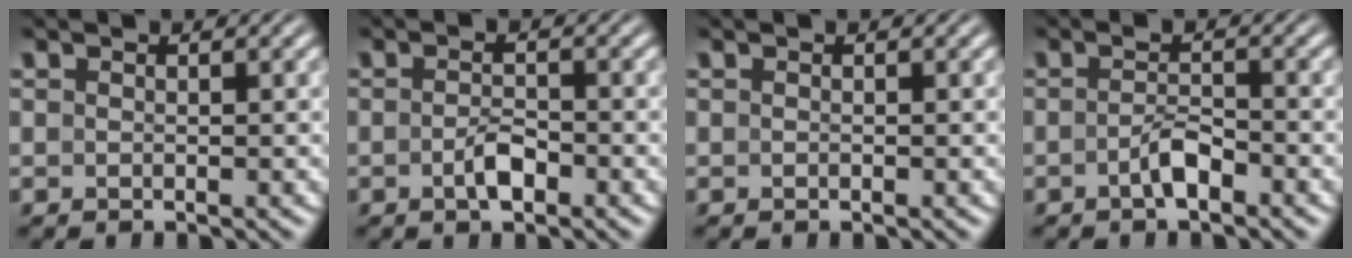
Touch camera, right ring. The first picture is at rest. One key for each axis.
{"total": 2.0, "fx": -1.2, "fy": 0.4, "fz": 1.5, "tx": -0.019, "ty": 0.000, "tz": -0.022}
{"total": 0.0}
{"total": 2.0, "fx": -1.4, "fy": 0.1, "fz": 1.3, "tx": -0.015, "ty": 0.001, "tz": -0.027}